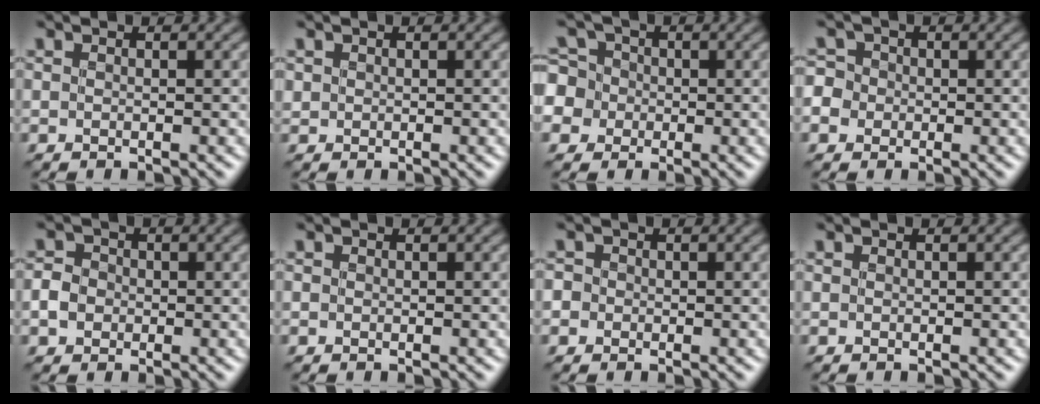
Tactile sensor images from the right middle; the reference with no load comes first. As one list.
[{"total": 0.6, "force": [0.2, 0.5, 0.0], "torque": [0.005, -0.002, 0.005]}, {"total": 7.3, "force": [-1.3, 6.8, 2.5], "torque": [-0.061, 0.026, -0.062]}, {"total": 4.2, "force": [-0.7, 3.9, 1.5], "torque": [-0.021, 0.020, -0.039]}, {"total": 2.3, "force": [-0.5, 2.1, 1.0], "torque": [-0.018, 0.001, -0.012]}, {"total": 0.0}, {"total": 1.7, "force": [0.0, 1.6, 0.5], "torque": [0.004, 0.009, -0.013]}, {"total": 0.0}]